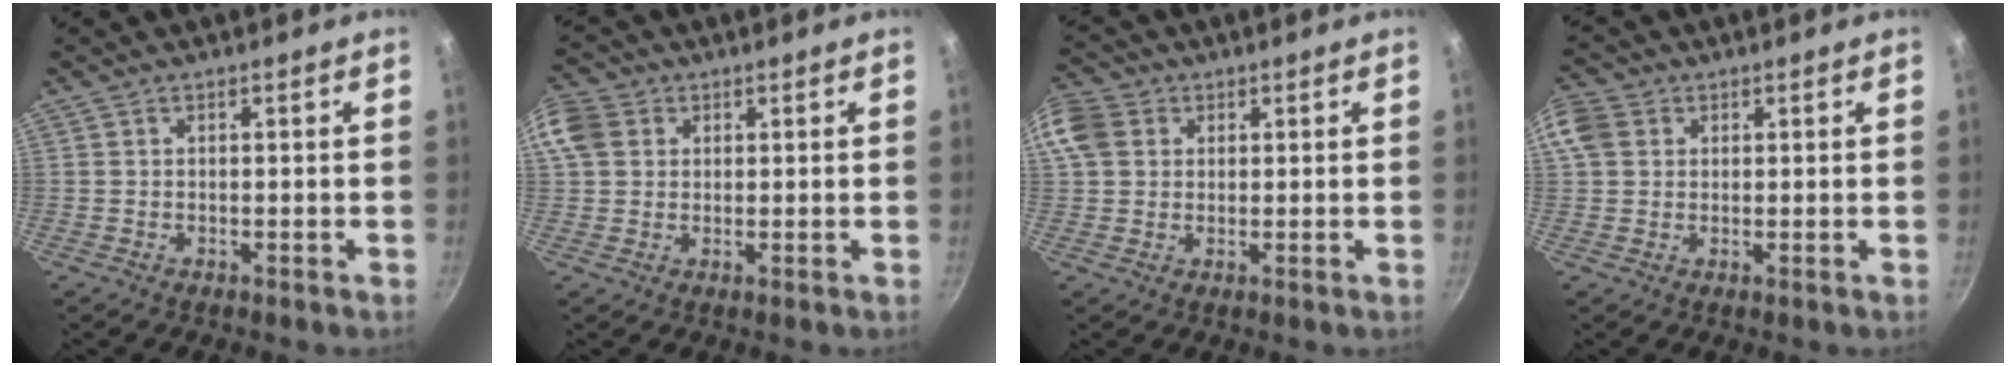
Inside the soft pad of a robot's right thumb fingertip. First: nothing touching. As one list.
[{"total": 7.4, "force": [2.1, 6.1, 3.6], "torque": [-0.061, 0.005, 0.028]}, {"total": 8.5, "force": [2.3, 7.0, 4.2], "torque": [-0.076, 0.009, 0.031]}, {"total": 5.7, "force": [1.6, 4.7, 2.8], "torque": [-0.046, 0.003, 0.019]}]